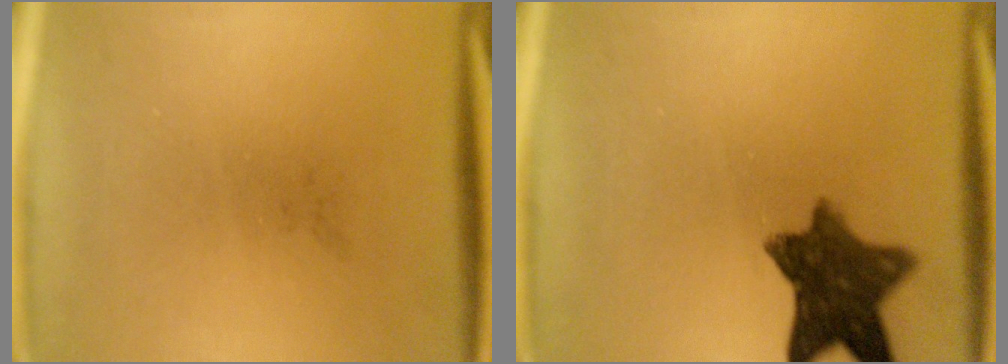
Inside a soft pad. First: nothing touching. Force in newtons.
{"total": 10.1}